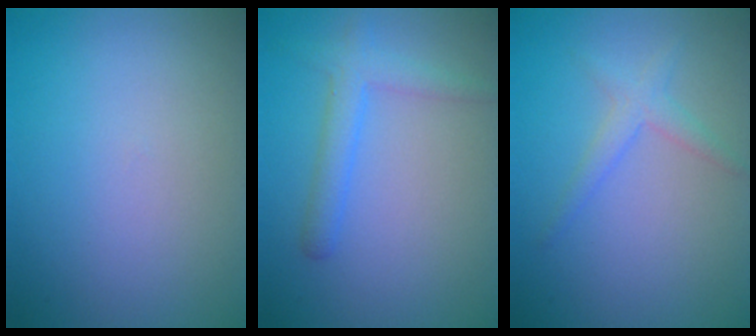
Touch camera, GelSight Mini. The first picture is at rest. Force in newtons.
{"total": 2.7, "press": 2.7, "slide": 0.1}
{"total": 1.8, "press": 1.8, "slide": 0.1}